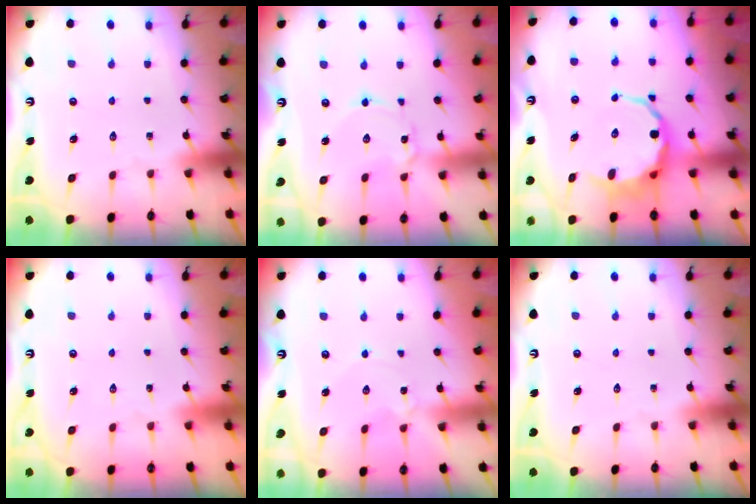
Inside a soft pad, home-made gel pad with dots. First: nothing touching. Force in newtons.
{"total": 1.2, "press": 1.2, "slide": 0.1}
{"total": 8.1, "press": 7.8, "slide": 2.1}
{"total": 1.5, "press": 1.5, "slide": 0.1}
{"total": 1.3, "press": 1.3, "slide": 0.2}
{"total": 0.0}